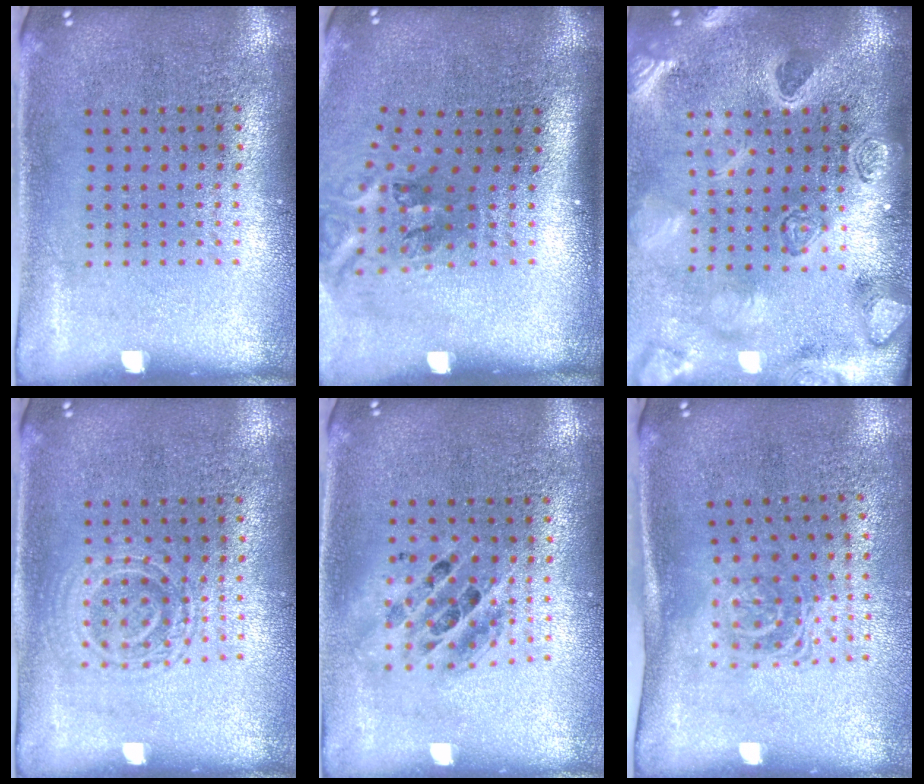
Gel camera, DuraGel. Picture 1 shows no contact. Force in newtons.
{"total": 2.1, "press": 1.4, "slide": 1.7}
{"total": 4.0, "press": 3.2, "slide": 2.4}
{"total": 1.3, "press": 1.2, "slide": 0.3}
{"total": 1.5, "press": 1.3, "slide": 0.7}
{"total": 1.6, "press": 1.1, "slide": 1.1}